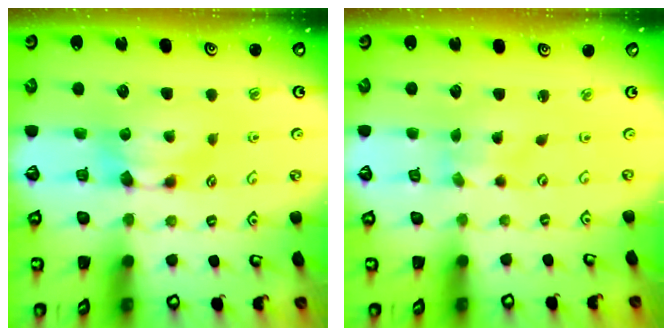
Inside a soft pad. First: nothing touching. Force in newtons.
{"total": 3.8, "press": 3.7, "slide": 0.8}